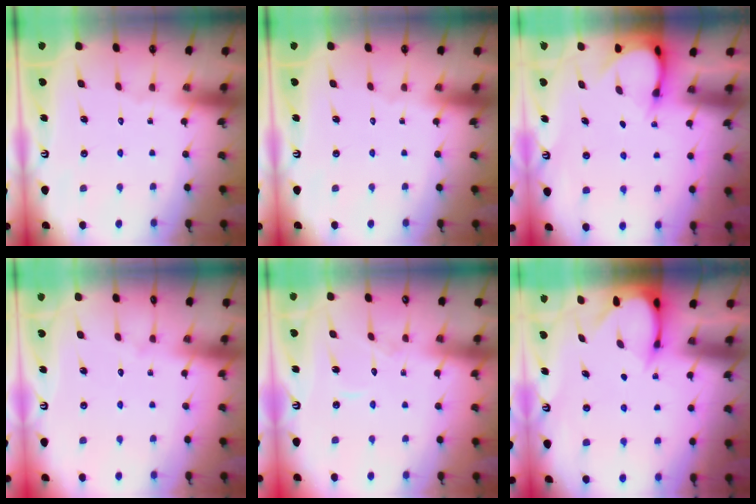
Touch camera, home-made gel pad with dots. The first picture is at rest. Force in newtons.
{"total": 0.0}
{"total": 3.9, "press": 3.9, "slide": 0.4}
{"total": 3.2, "press": 3.2, "slide": 0.4}
{"total": 5.4, "press": 5.4, "slide": 0.4}
{"total": 3.3, "press": 3.3, "slide": 0.3}